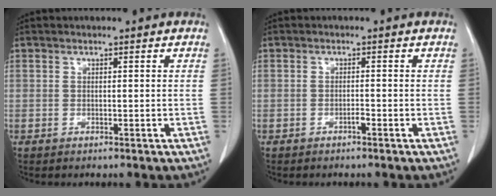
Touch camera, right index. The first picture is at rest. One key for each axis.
{"total": 0.7, "fx": -0.5, "fy": 0.1, "fz": 0.5, "tx": -0.008, "ty": 0.002, "tz": -0.009}